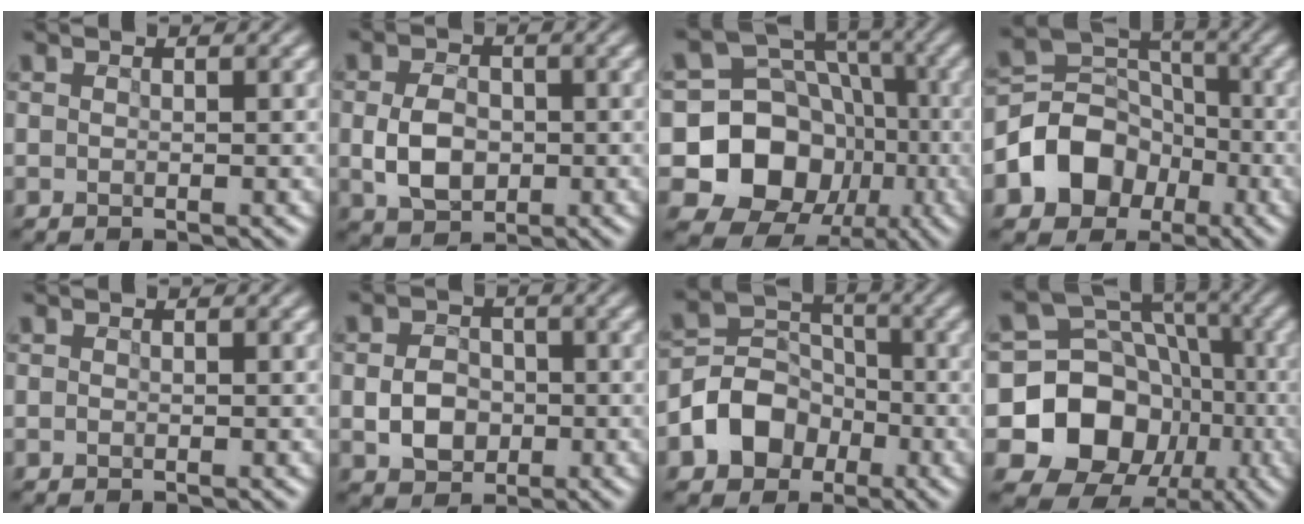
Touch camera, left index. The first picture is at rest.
{"total": 4.0, "force": [-0.6, 2.7, 2.8], "torque": [-0.065, 0.000, -0.003]}
{"total": 11.8, "force": [-2.5, 10.1, 5.5], "torque": [-0.111, -0.003, -0.061]}
{"total": 7.0, "force": [-2.9, 5.4, 3.3], "torque": [-0.045, 0.009, -0.055]}
{"total": 0.0}
{"total": 3.3, "force": [-0.8, 2.5, 1.9], "torque": [-0.037, 0.004, -0.007]}
{"total": 5.7, "force": [-2.7, 4.3, 2.6], "torque": [-0.040, 0.010, -0.049]}
{"total": 12.4, "force": [-2.9, 10.3, 6.1], "torque": [-0.122, -0.005, -0.057]}